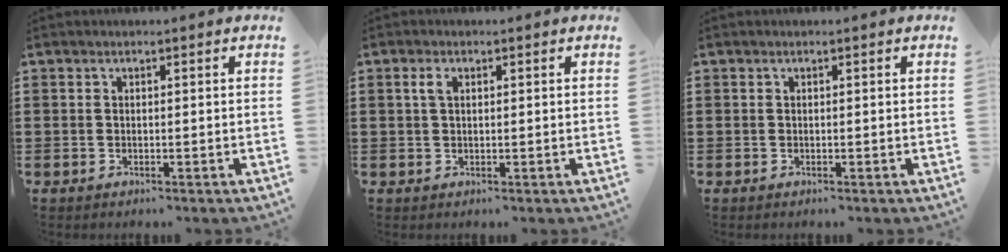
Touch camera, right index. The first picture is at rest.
{"total": 1.7, "force": [0.5, 0.8, 1.5], "torque": [-0.033, 0.005, 0.008]}
{"total": 0.0}